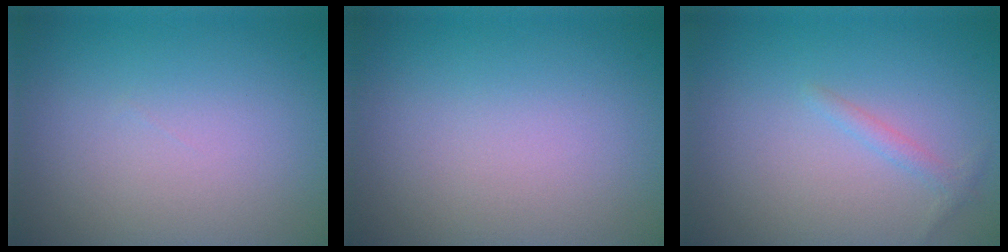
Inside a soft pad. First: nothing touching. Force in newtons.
{"total": 0.0}
{"total": 1.1, "press": 1.1, "slide": 0.1}